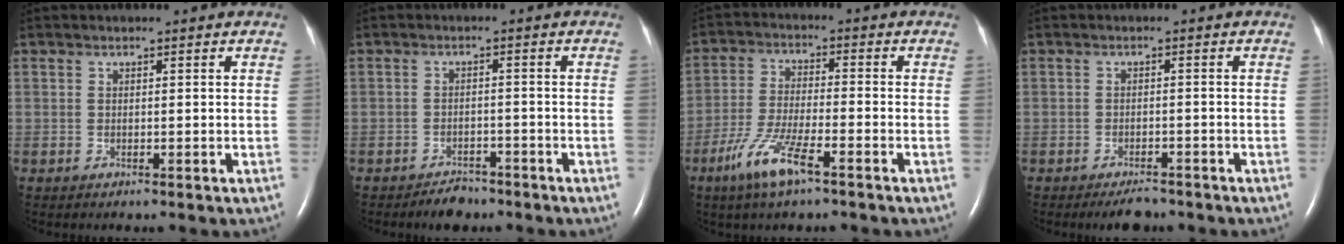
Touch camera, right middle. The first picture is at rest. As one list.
[{"total": 3.3, "force": [-2.8, 1.4, 1.0], "torque": [-0.021, 0.001, -0.041]}, {"total": 8.4, "force": [-5.1, 1.2, 6.6], "torque": [-0.142, -0.013, -0.096]}, {"total": 3.1, "force": [-2.6, 1.0, 1.3], "torque": [-0.026, -0.003, -0.038]}]